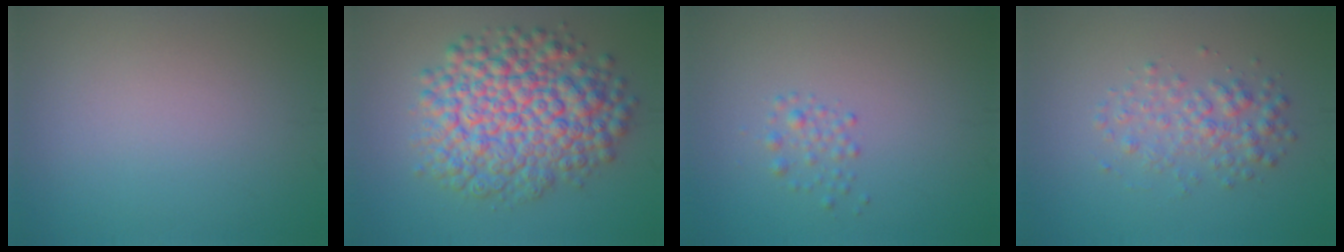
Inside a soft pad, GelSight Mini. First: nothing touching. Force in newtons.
{"total": 9.5, "press": 9.5, "slide": 0.3}
{"total": 1.2, "press": 1.2, "slide": 0.0}
{"total": 2.7, "press": 2.7, "slide": 0.1}